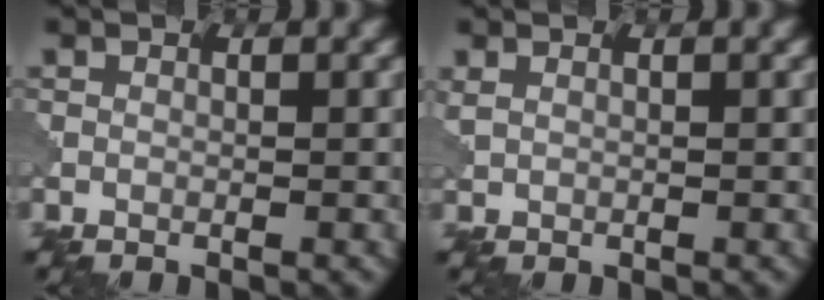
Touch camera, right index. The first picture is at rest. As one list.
[{"total": 1.1, "force": [0.6, 0.7, 0.5], "torque": [-0.011, 0.006, 0.015]}]